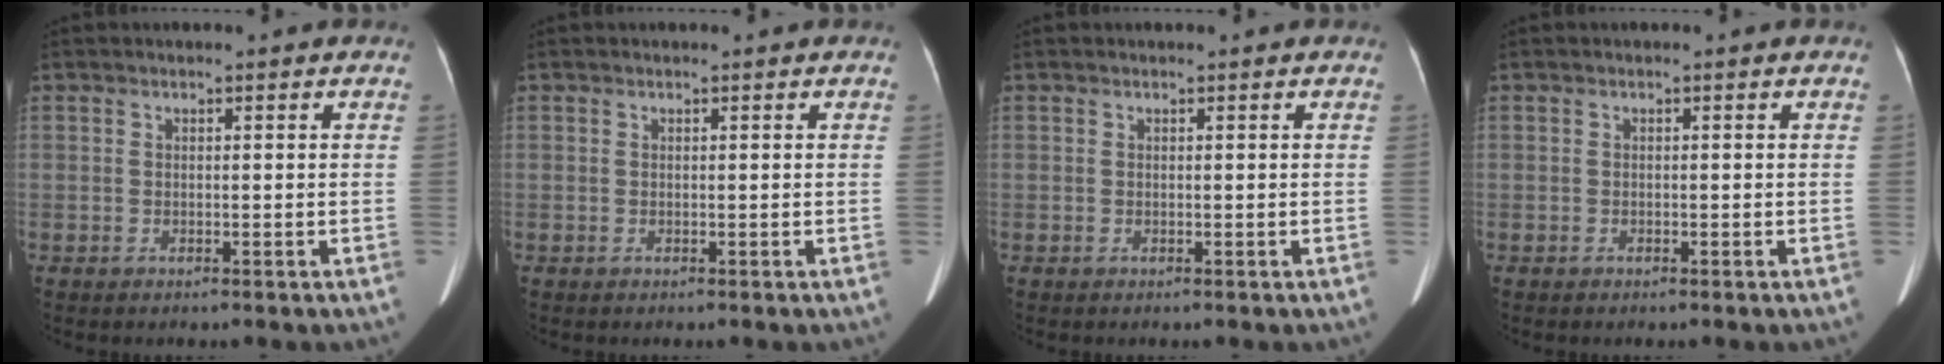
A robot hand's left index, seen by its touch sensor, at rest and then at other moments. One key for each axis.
{"total": 0.0}
{"total": 0.0}
{"total": 0.0}